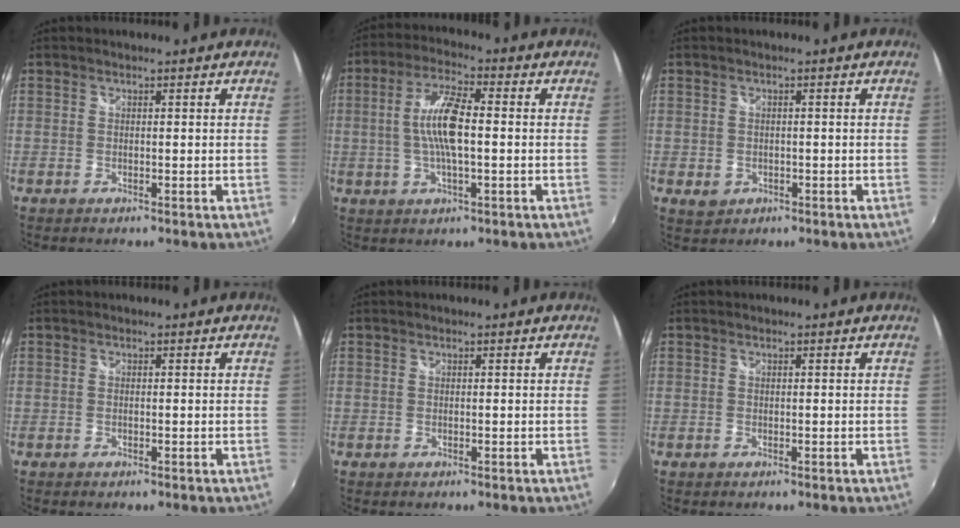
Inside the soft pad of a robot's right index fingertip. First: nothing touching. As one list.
[{"total": 9.3, "force": [-0.3, 2.3, 9.0], "torque": [-0.177, 0.006, -0.006]}, {"total": 2.9, "force": [-0.9, 2.5, 1.1], "torque": [-0.025, -0.005, -0.008]}, {"total": 0.0}, {"total": 0.0}, {"total": 0.0}]